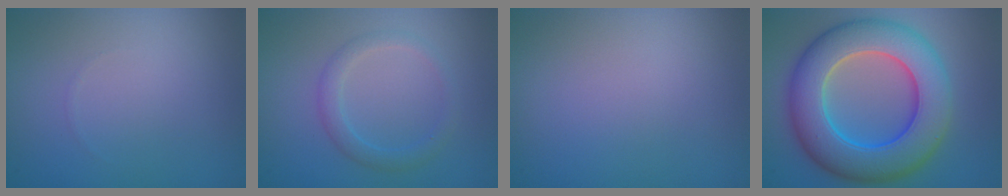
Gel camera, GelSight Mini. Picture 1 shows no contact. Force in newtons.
{"total": 2.0, "press": 2.0, "slide": 0.1}
{"total": 0.0}
{"total": 11.3, "press": 11.3, "slide": 0.3}